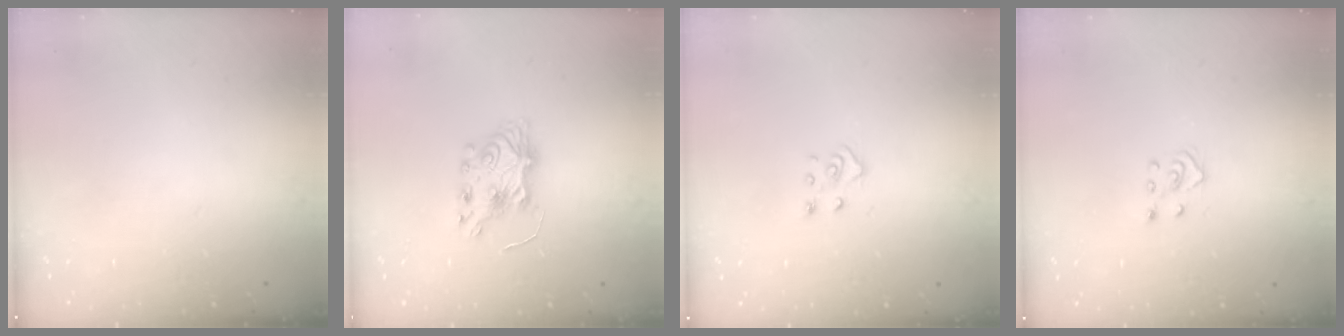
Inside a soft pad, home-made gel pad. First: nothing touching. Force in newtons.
{"total": 6.9, "press": 6.9, "slide": 0.4}
{"total": 4.5, "press": 4.5, "slide": 0.4}
{"total": 3.1, "press": 3.1, "slide": 0.4}